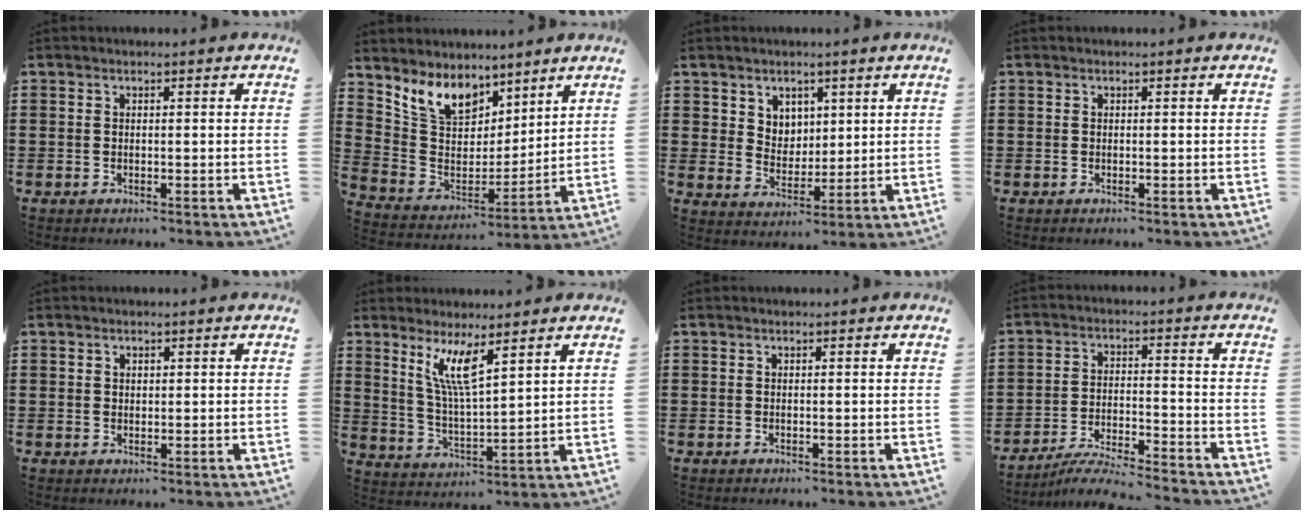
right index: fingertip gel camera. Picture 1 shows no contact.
{"total": 8.9, "force": [6.7, 5.2, 2.8], "torque": [-0.099, -0.029, 0.129]}
{"total": 5.0, "force": [3.1, 3.9, 0.3], "torque": [-0.020, 0.003, 0.056]}
{"total": 0.0}
{"total": 1.1, "force": [0.5, 0.9, 0.3], "torque": [-0.008, 0.004, 0.011]}
{"total": 6.6, "force": [3.7, 0.9, 5.4], "torque": [-0.115, -0.006, 0.063]}
{"total": 0.0}
{"total": 5.7, "force": [-5.4, -0.1, 1.7], "torque": [-0.042, -0.009, -0.109]}